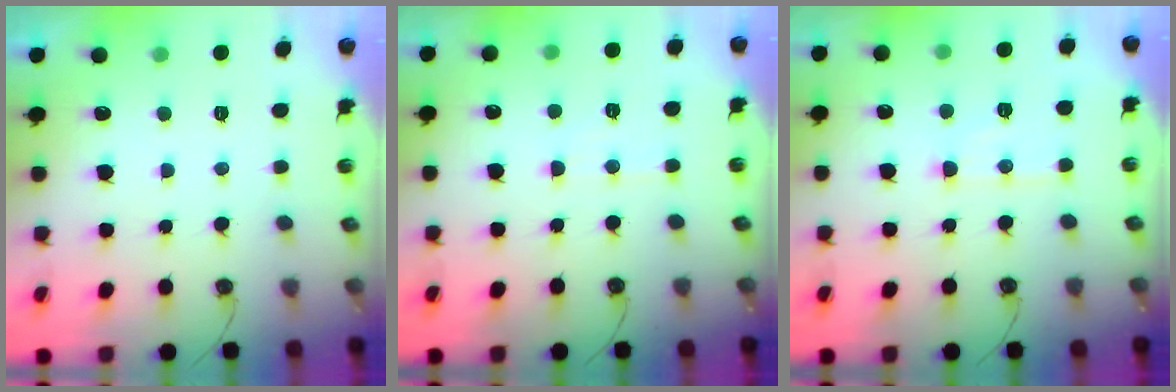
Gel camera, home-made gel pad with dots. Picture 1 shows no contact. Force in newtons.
{"total": 4.8, "press": 4.7, "slide": 0.6}
{"total": 8.2, "press": 8.1, "slide": 0.7}